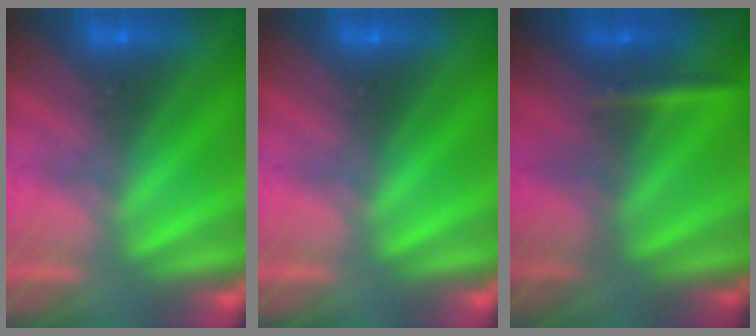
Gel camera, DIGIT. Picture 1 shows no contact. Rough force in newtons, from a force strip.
{"total": 0.0}
{"total": 2.3}